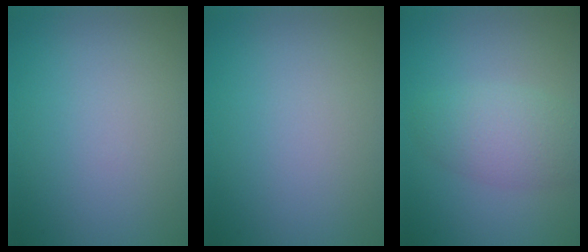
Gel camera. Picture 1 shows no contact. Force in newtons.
{"total": 0.0}
{"total": 3.8, "press": 3.8, "slide": 0.1}